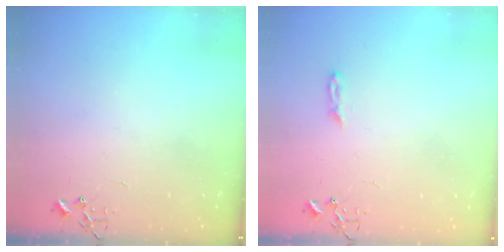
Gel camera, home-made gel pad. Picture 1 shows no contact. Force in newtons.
{"total": 3.2, "press": 3.2, "slide": 0.4}